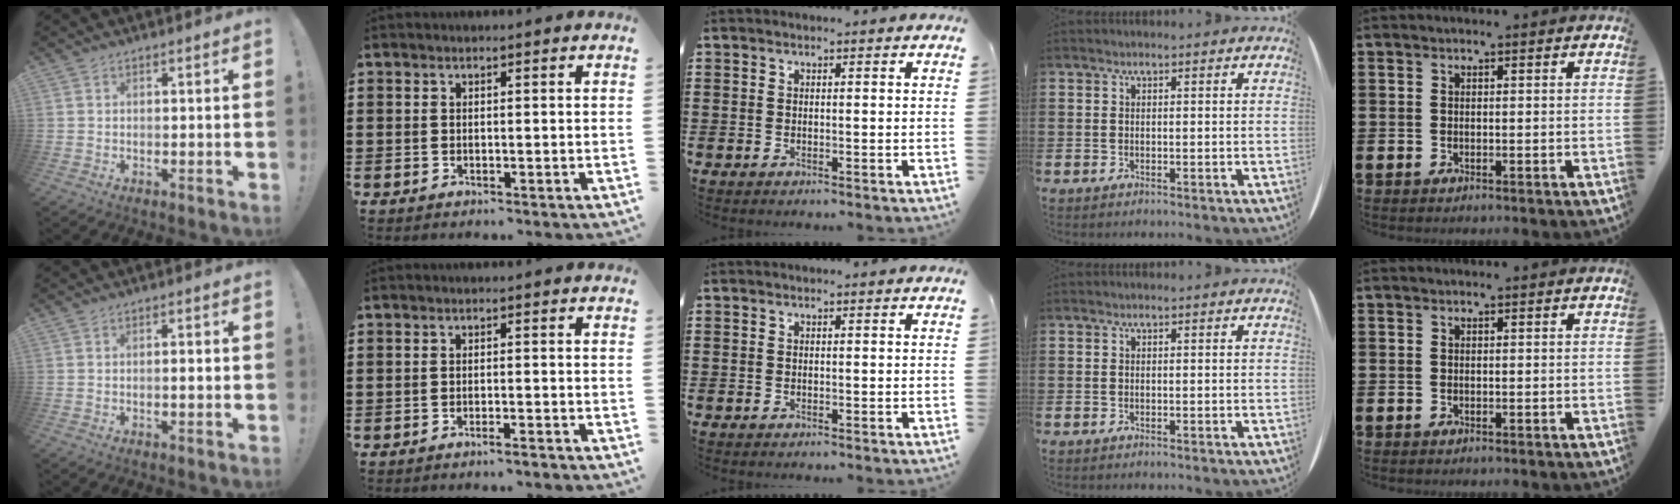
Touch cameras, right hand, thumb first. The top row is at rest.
{"thumb": {"total": 1.5, "force": [-0.4, 0.2, 1.5], "torque": [-0.018, 0.000, -0.010]}, "index": {"total": 1.5, "force": [-1.3, 0.0, 0.7], "torque": [-0.014, -0.002, -0.023]}}